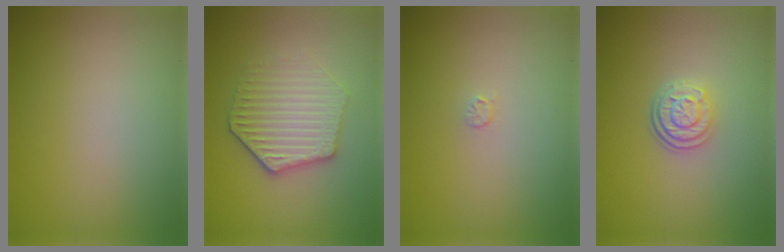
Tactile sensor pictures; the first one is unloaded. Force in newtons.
{"total": 4.7, "press": 4.1, "slide": 2.2}
{"total": 0.6, "press": 0.3, "slide": 0.6}
{"total": 3.2, "press": 2.5, "slide": 2.0}